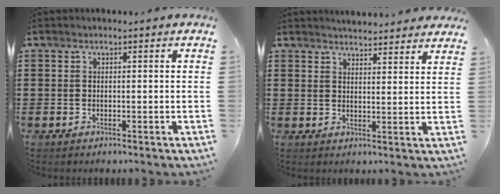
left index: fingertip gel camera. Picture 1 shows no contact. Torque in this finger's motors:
{"motor_torque": [1.00, -1.14, 0.43, 0.06]}